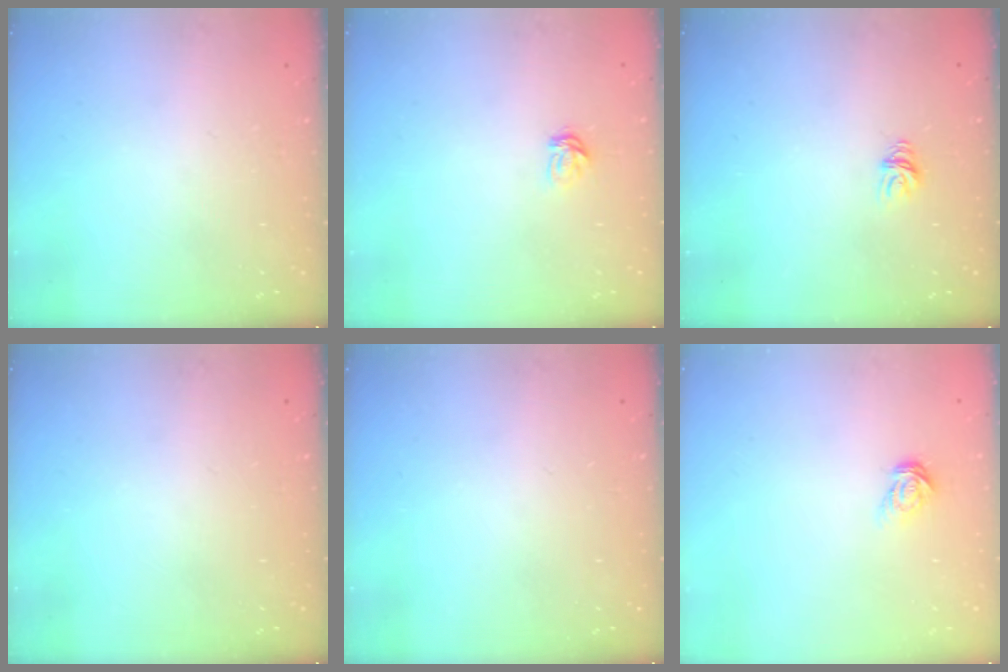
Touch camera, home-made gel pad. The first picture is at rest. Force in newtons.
{"total": 3.5, "press": 3.4, "slide": 0.4}
{"total": 5.6, "press": 5.6, "slide": 0.1}
{"total": 0.0}
{"total": 0.0}
{"total": 4.6, "press": 4.6, "slide": 0.4}